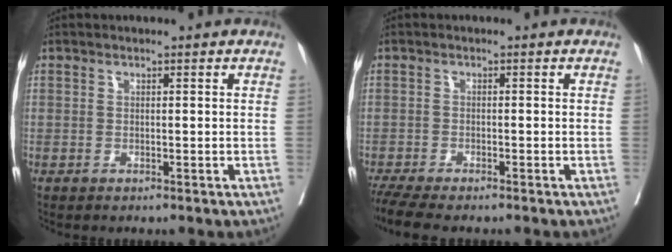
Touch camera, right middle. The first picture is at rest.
{"total": 6.2, "force": [-5.3, 0.8, 3.1], "torque": [-0.053, -0.015, -0.091]}